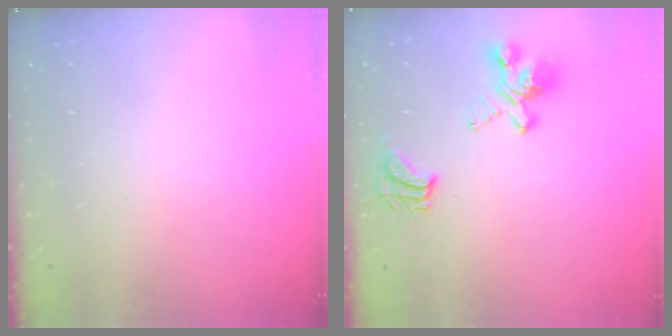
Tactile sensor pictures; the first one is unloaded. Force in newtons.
{"total": 7.6, "press": 7.4, "slide": 1.8}